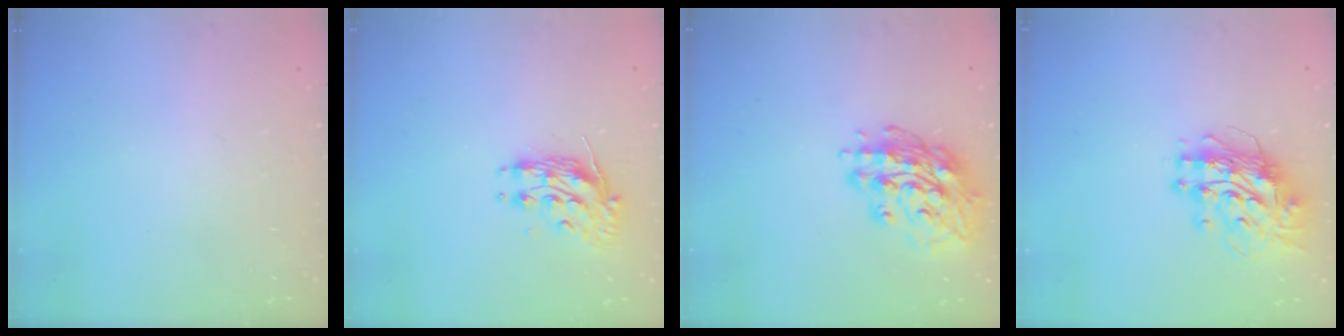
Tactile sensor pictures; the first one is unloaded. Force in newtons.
{"total": 9.8, "press": 9.7, "slide": 0.8}
{"total": 15.3, "press": 15.3, "slide": 0.8}
{"total": 12.3, "press": 12.3, "slide": 1.1}